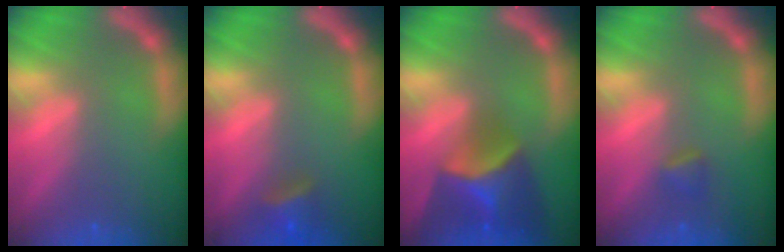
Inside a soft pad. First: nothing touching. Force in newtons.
{"total": 2.9}
{"total": 7.9}
{"total": 1.4}